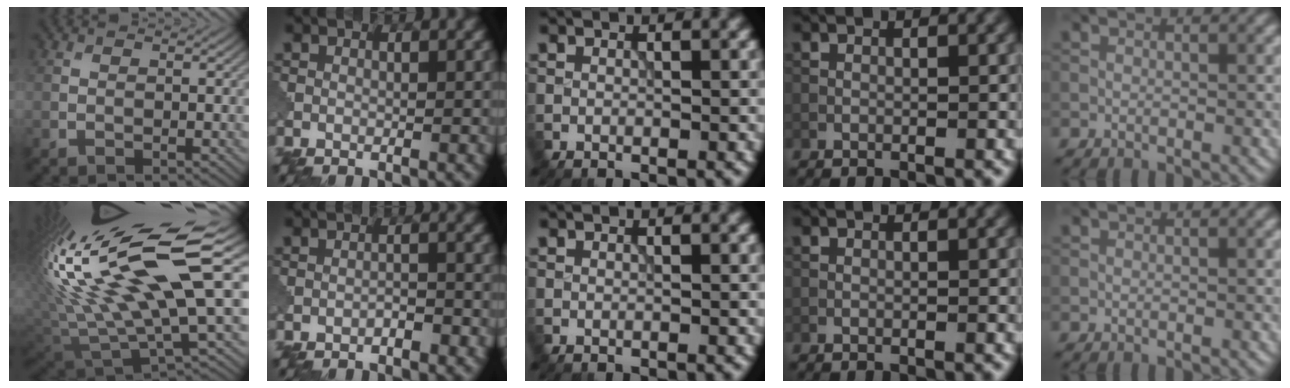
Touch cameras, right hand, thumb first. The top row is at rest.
{"thumb": {"total": 20.6, "force": [6.5, 6.6, 18.4], "torque": [-0.378, 0.010, 0.122]}, "index": {"total": 1.0, "force": [-0.7, 0.4, 0.6], "torque": [-0.010, 0.005, -0.012]}}